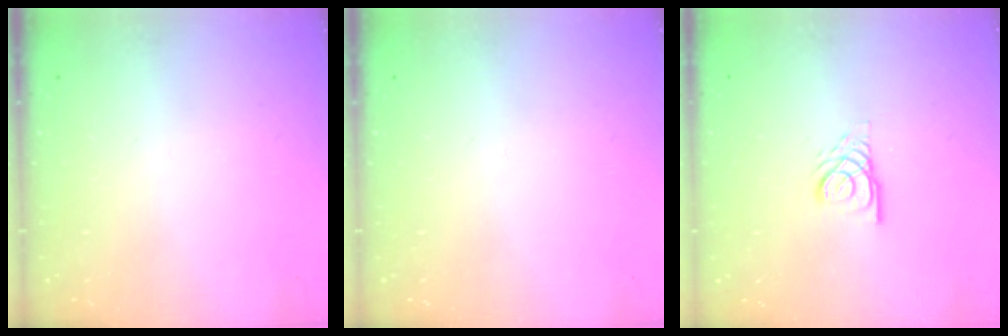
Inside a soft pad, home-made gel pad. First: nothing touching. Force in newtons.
{"total": 0.0}
{"total": 4.2, "press": 4.2, "slide": 0.4}